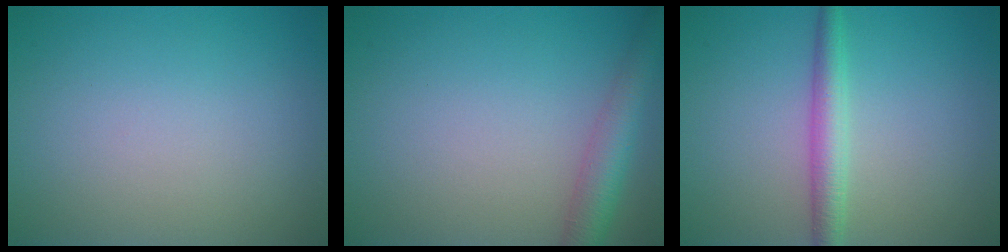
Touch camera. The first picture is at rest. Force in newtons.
{"total": 3.7, "press": 3.7, "slide": 0.1}
{"total": 2.9, "press": 2.9, "slide": 0.1}